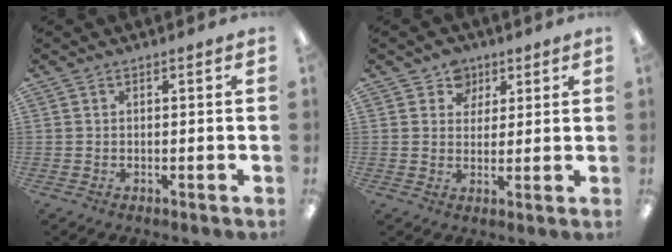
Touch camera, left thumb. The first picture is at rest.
{"total": 5.6, "force": [3.4, 4.4, 0.5], "torque": [-0.009, -0.013, 0.062]}